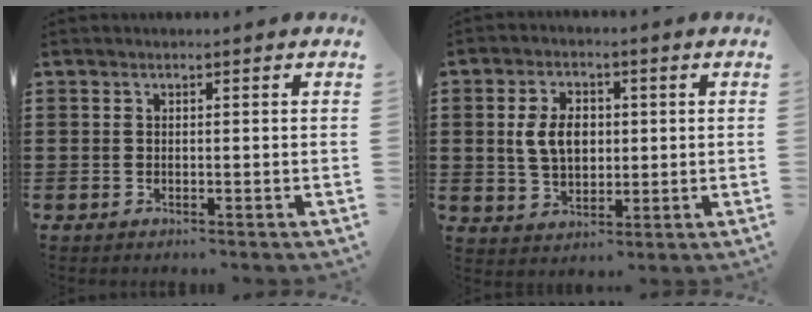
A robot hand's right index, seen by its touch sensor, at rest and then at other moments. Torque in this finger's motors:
{"motor_torque": [1.07, -0.18, 0.49, 0.15]}